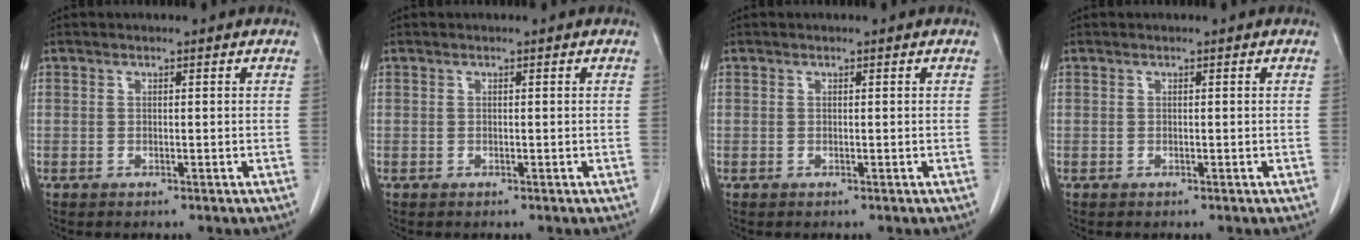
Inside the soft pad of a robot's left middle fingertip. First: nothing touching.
{"total": 0.0}
{"total": 0.0}
{"total": 0.0}